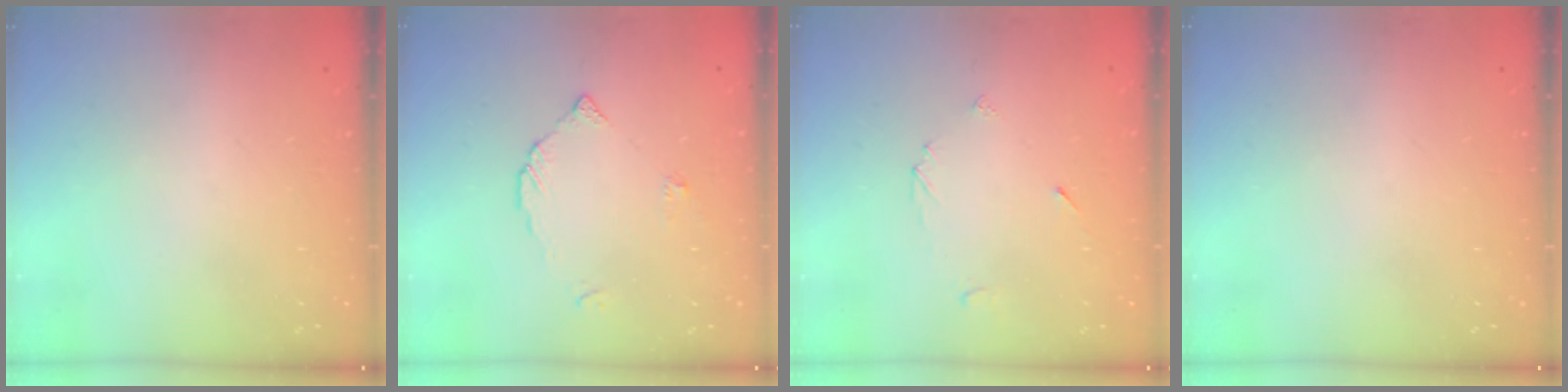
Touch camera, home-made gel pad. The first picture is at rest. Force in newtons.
{"total": 3.3, "press": 3.2, "slide": 0.4}
{"total": 2.3, "press": 2.3, "slide": 0.2}
{"total": 0.0}